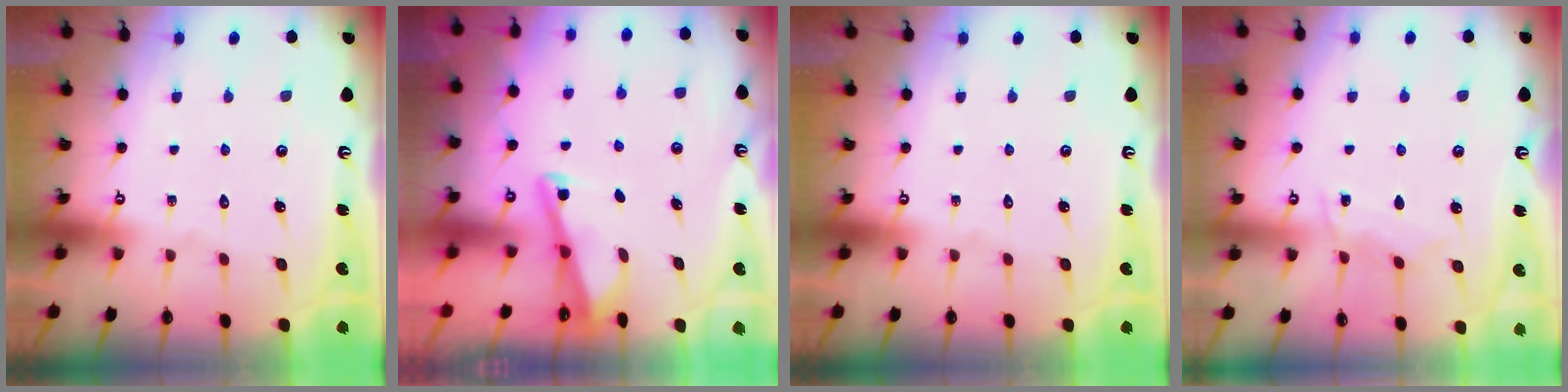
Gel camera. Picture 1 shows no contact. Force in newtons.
{"total": 2.9, "press": 2.9, "slide": 0.4}
{"total": 0.0}
{"total": 5.8, "press": 5.7, "slide": 0.8}